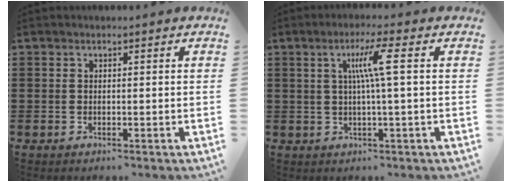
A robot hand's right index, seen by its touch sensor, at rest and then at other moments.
{"total": 5.7, "force": [1.1, -0.5, 5.5], "torque": [-0.108, -0.001, 0.010]}